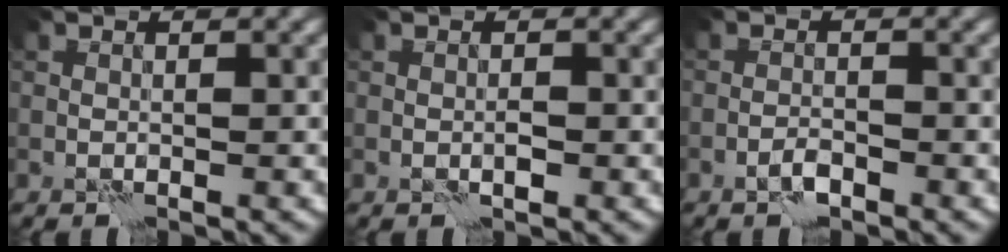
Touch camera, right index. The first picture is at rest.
{"total": 0.7, "force": [-0.2, 0.2, 0.6], "torque": [-0.013, 0.003, -0.005]}
{"total": 1.3, "force": [-1.1, 0.2, 0.8], "torque": [-0.016, 0.004, -0.023]}